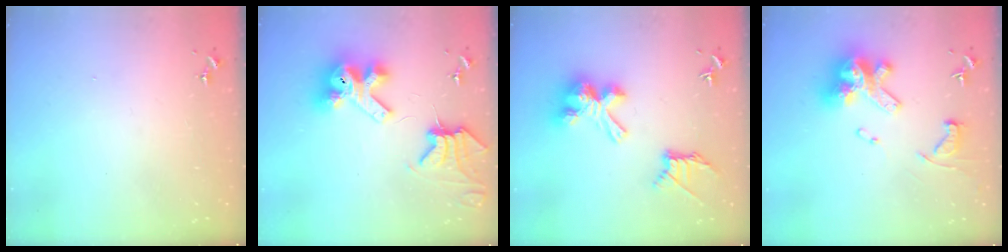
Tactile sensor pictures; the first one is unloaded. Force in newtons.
{"total": 12.8, "press": 12.6, "slide": 1.9}
{"total": 17.8, "press": 17.8, "slide": 1.1}
{"total": 18.7, "press": 18.6, "slide": 1.9}